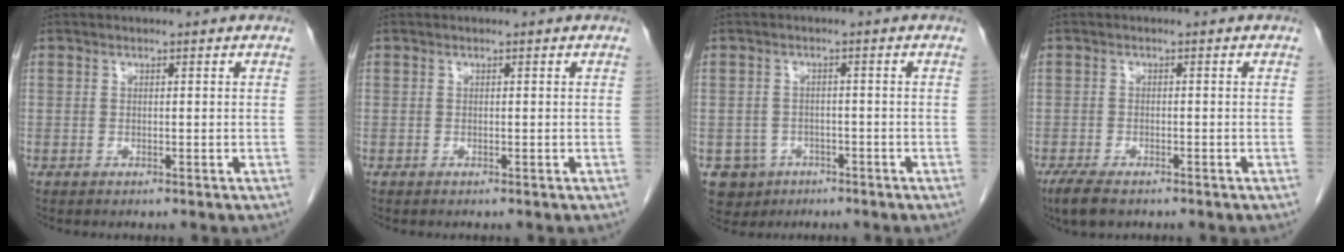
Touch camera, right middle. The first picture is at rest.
{"total": 0.0}
{"total": 4.6, "force": [-2.4, 3.9, 0.4], "torque": [-0.007, 0.008, -0.034]}
{"total": 4.4, "force": [-3.2, 1.5, 2.6], "torque": [-0.056, -0.011, -0.050]}